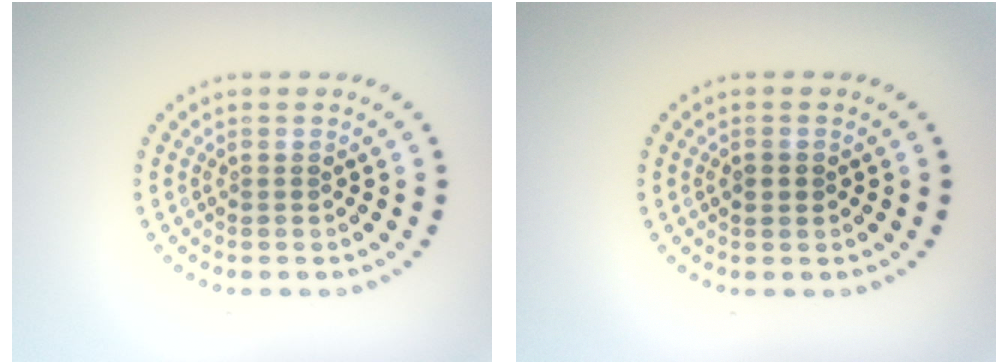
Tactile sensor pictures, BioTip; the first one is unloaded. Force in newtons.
{"total": 1.5, "press": 1.5, "slide": 0.1}